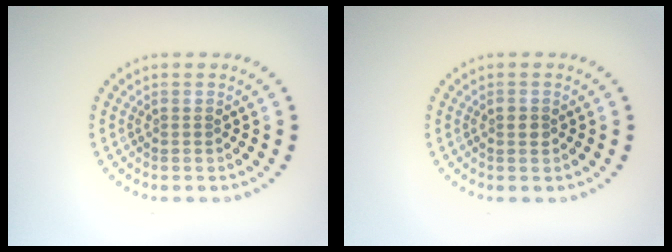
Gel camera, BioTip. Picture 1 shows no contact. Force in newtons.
{"total": 1.0, "press": 1.0, "slide": 0.1}